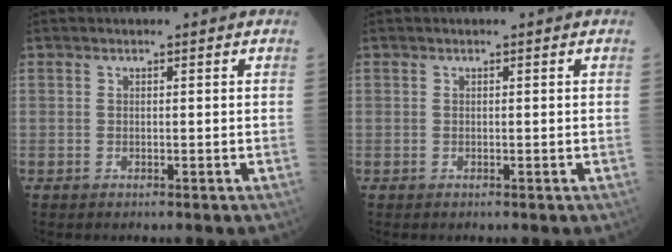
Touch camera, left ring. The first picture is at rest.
{"total": 0.0}